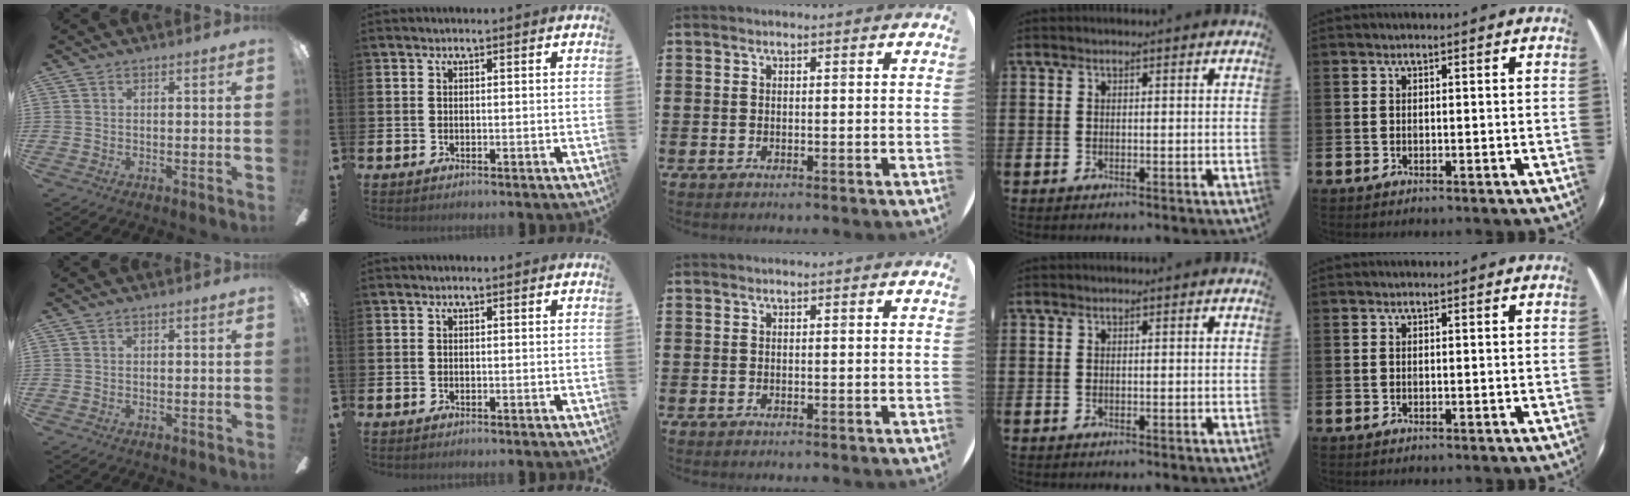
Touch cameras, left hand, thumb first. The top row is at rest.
{}